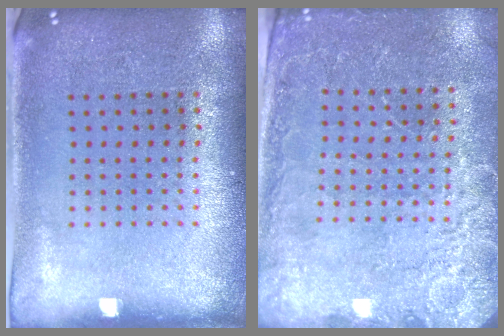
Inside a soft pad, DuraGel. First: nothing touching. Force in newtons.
{"total": 2.6, "press": 2.6, "slide": 0.3}